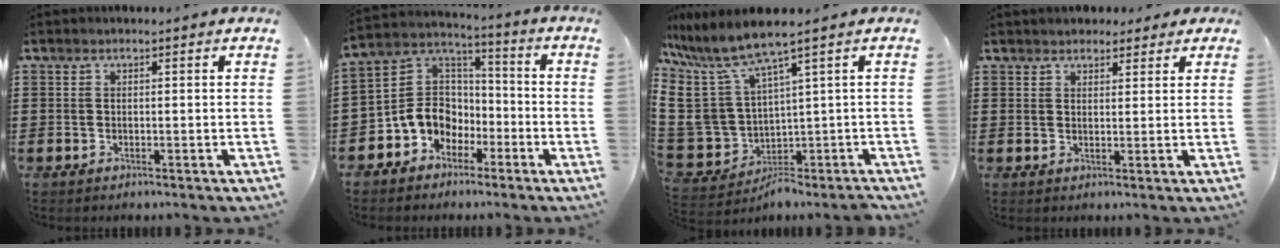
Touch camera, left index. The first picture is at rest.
{"total": 8.3, "force": [-3.3, 7.2, 2.5], "torque": [-0.085, 0.008, -0.066]}
{"total": 7.4, "force": [1.8, 4.9, 5.2], "torque": [-0.152, -0.030, 0.027]}
{"total": 2.5, "force": [2.1, 1.3, 0.2], "torque": [-0.004, 0.005, 0.037]}